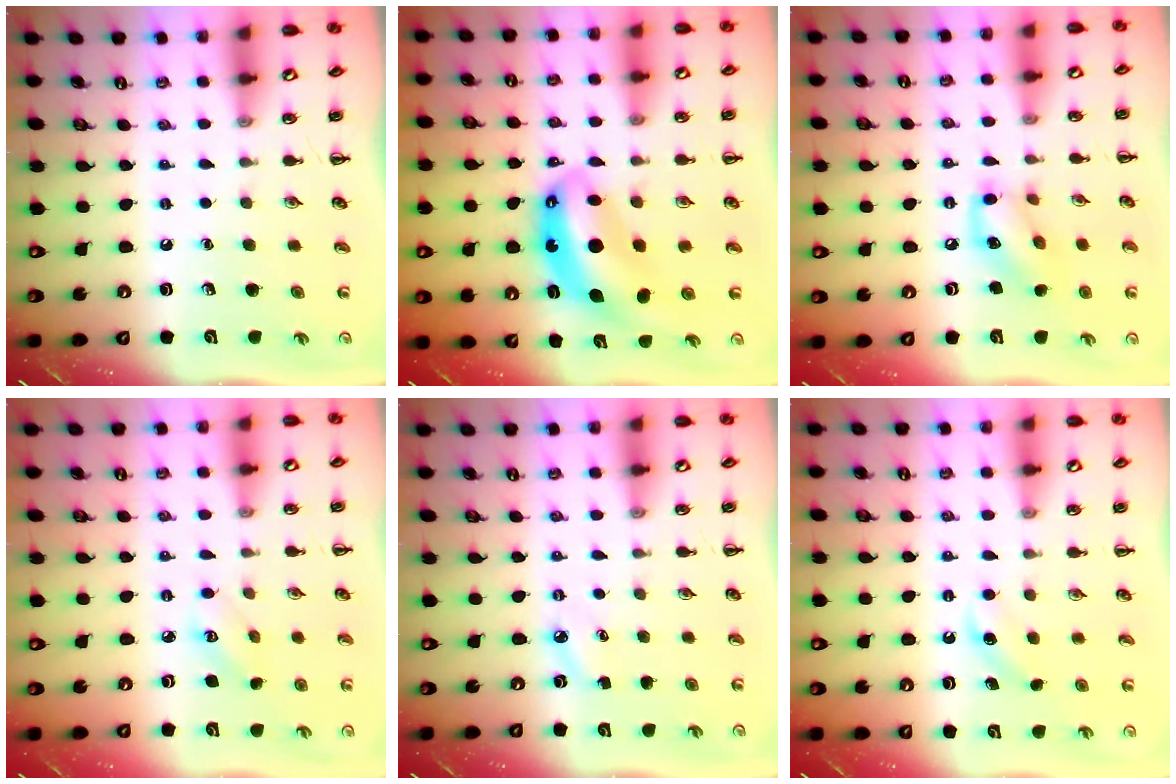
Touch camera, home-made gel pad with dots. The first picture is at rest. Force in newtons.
{"total": 10.2, "press": 9.8, "slide": 2.9}
{"total": 11.2, "press": 11.2, "slide": 0.4}
{"total": 3.8, "press": 3.7, "slide": 0.9}
{"total": 2.8, "press": 2.7, "slide": 0.7}
{"total": 3.9, "press": 3.8, "slide": 1.0}